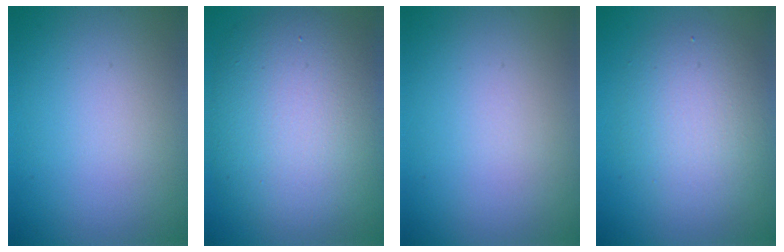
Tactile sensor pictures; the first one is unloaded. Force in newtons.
{"total": 11.1, "press": 11.1, "slide": 0.6}
{"total": 0.0}
{"total": 5.2, "press": 5.2, "slide": 0.1}